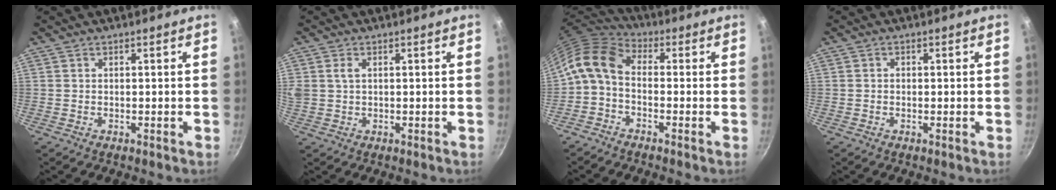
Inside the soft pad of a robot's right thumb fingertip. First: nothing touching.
{"total": 3.3, "force": [0.9, 2.2, 2.3], "torque": [-0.042, 0.003, 0.017]}
{"total": 9.0, "force": [-1.2, 5.9, 6.7], "torque": [-0.137, 0.038, -0.044]}
{"total": 0.8, "force": [-0.1, 0.7, 0.4], "torque": [-0.005, 0.004, -0.002]}